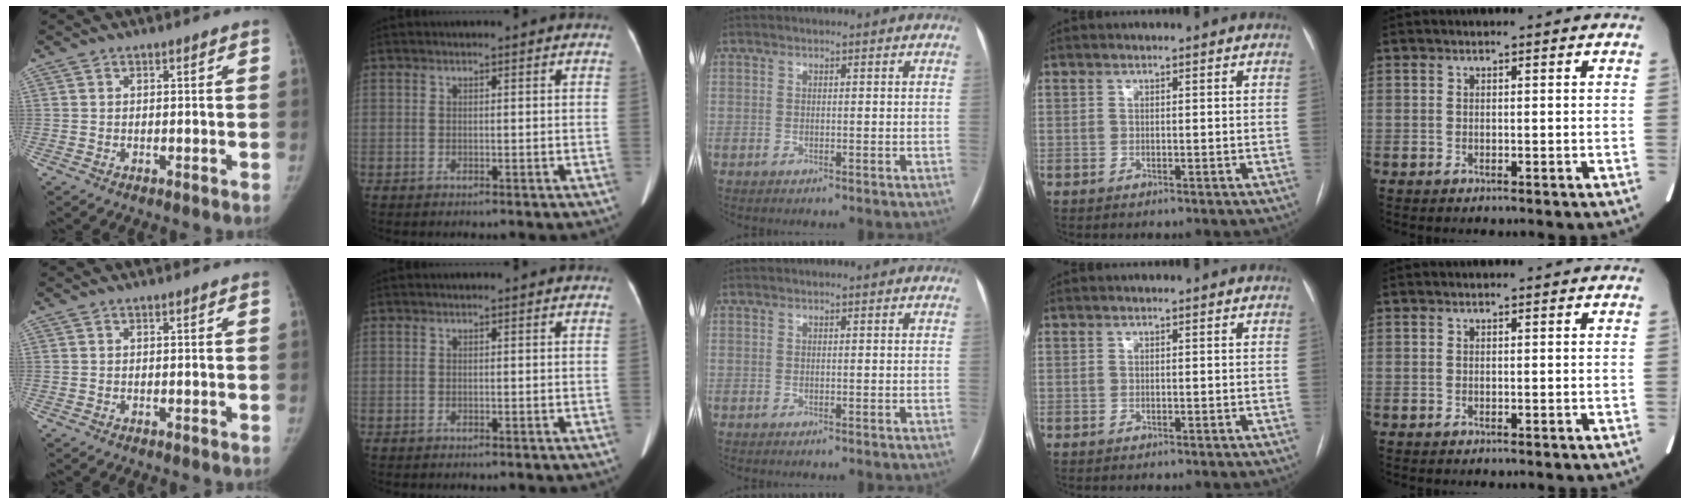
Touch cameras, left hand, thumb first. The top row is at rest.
{}